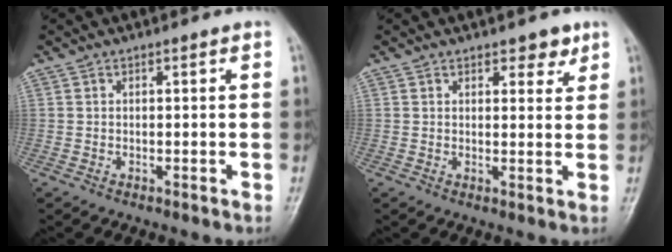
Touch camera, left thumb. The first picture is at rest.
{"total": 3.4, "force": [2.4, 1.8, 1.8], "torque": [-0.003, -0.013, 0.031]}